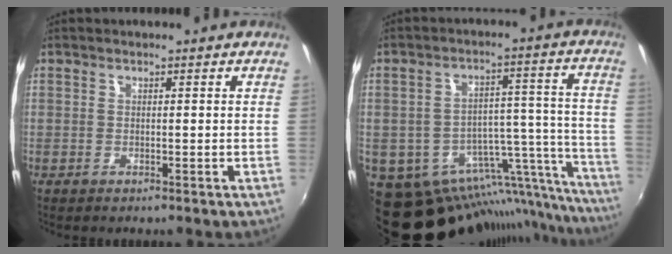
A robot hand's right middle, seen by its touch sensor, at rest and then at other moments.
{"total": 23.3, "force": [-16.5, 11.4, 11.8], "torque": [-0.163, 0.022, -0.208]}